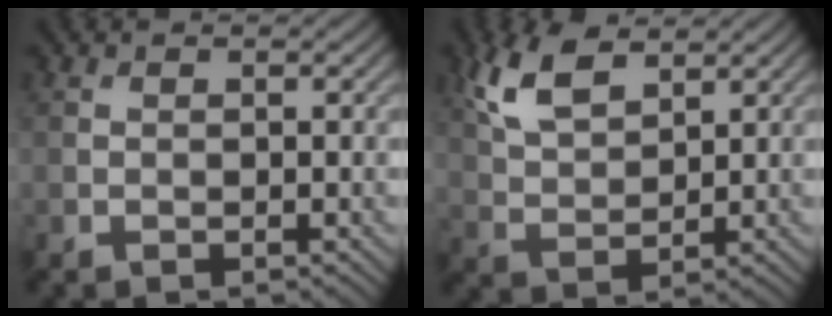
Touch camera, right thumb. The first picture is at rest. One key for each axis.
{"total": 6.8, "fx": 4.0, "fy": 3.1, "fz": 4.5, "tx": -0.113, "ty": 0.006, "tz": 0.082}